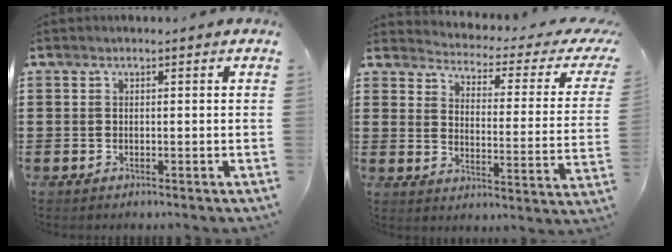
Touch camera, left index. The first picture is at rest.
{"total": 2.3, "force": [2.0, 0.2, 1.1], "torque": [-0.040, -0.026, 0.024]}